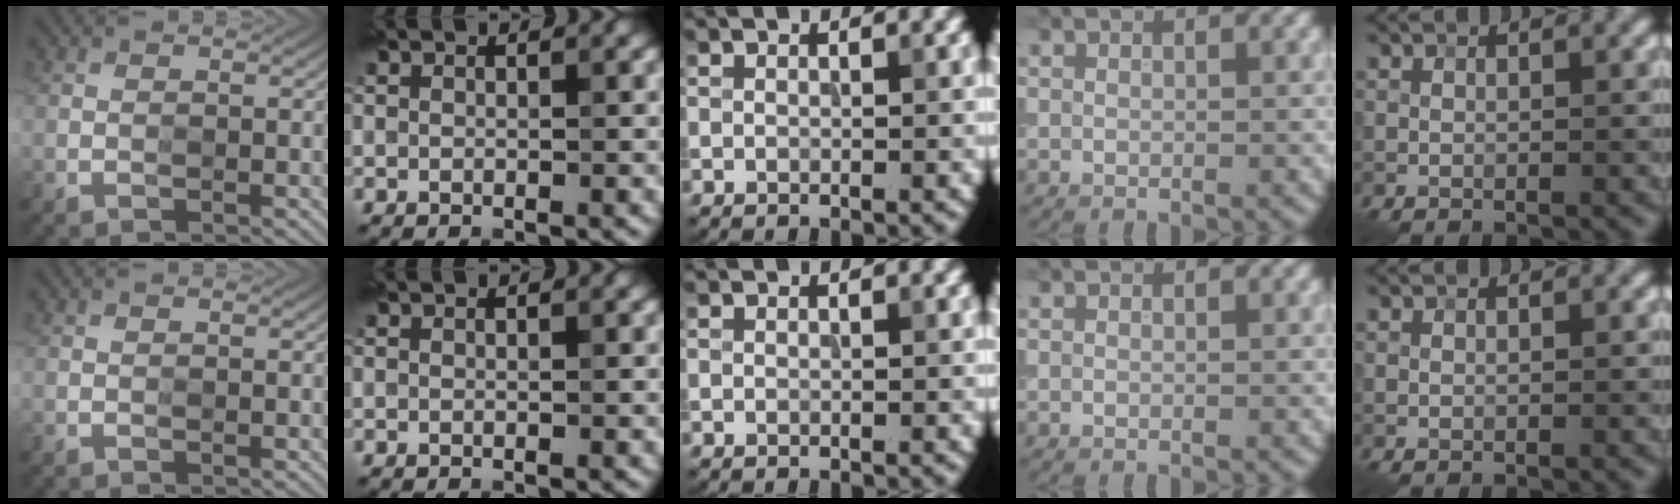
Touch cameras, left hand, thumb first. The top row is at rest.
{}